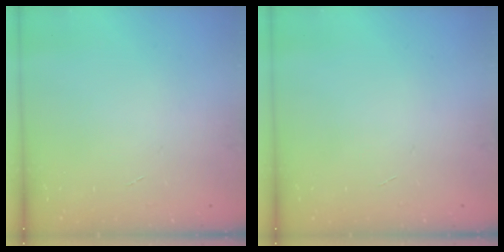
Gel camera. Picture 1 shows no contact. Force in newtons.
{"total": 0.0}